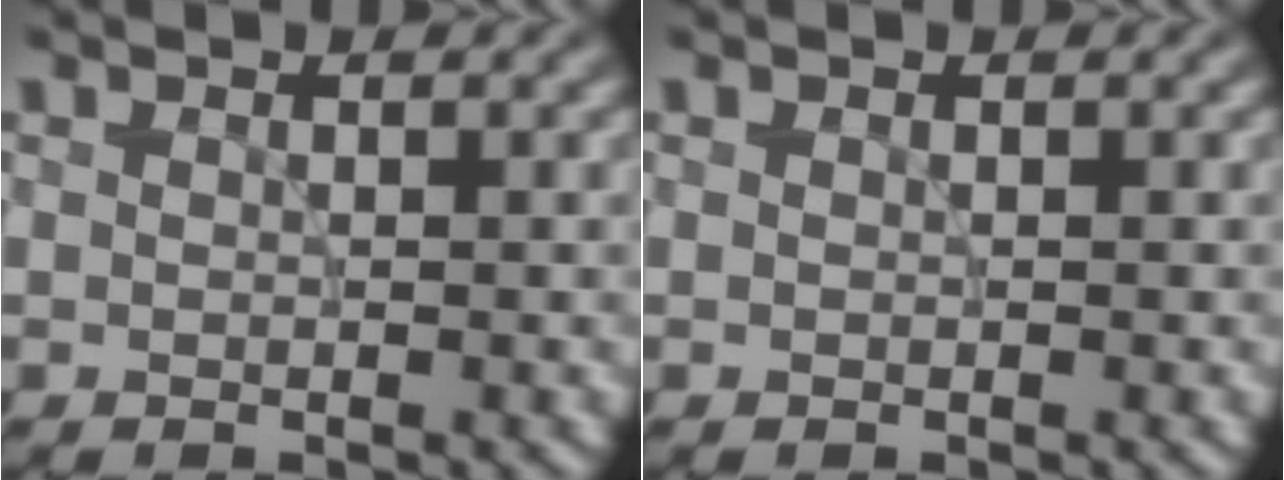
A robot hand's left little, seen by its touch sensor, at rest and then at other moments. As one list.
[{"total": 0.0}]